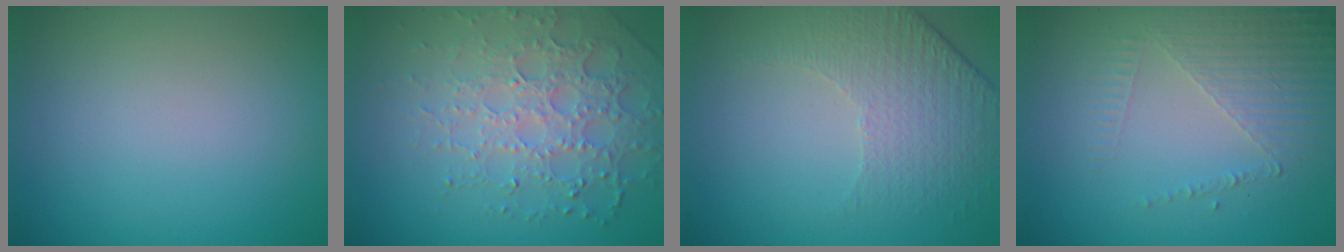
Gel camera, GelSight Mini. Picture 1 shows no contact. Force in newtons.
{"total": 5.5, "press": 4.5, "slide": 3.3}
{"total": 4.7, "press": 3.2, "slide": 3.4}
{"total": 4.9, "press": 2.9, "slide": 3.9}